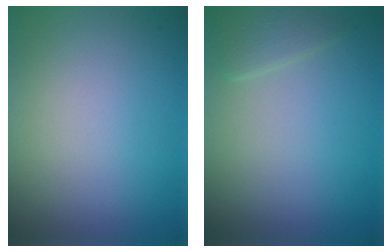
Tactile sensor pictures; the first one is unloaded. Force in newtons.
{"total": 1.4, "press": 1.3, "slide": 0.1}